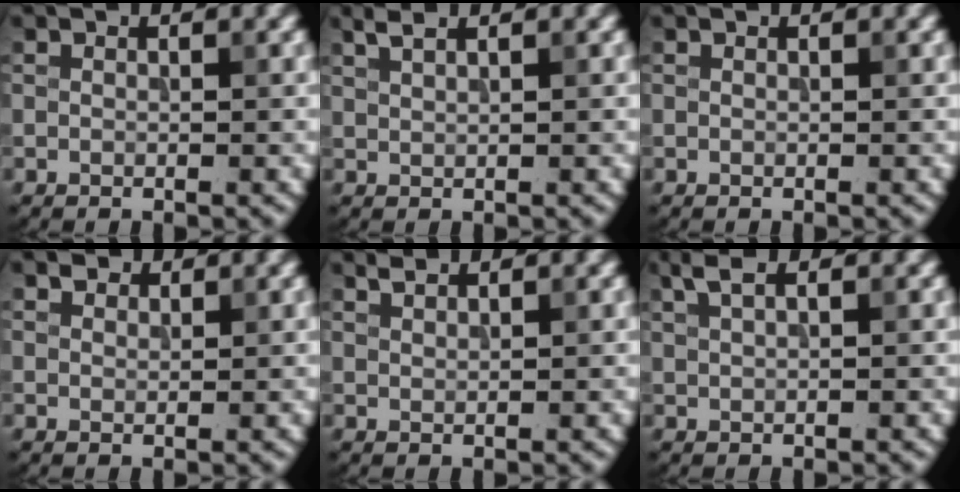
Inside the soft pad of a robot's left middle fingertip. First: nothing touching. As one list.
[{"total": 1.6, "force": [1.2, 0.4, 0.9], "torque": [-0.016, 0.004, 0.021]}, {"total": 0.0}, {"total": 1.1, "force": [0.9, 0.6, 0.2], "torque": [-0.005, -0.002, 0.012]}, {"total": 0.9, "force": [0.9, 0.1, 0.2], "torque": [-0.003, -0.001, 0.018]}, {"total": 1.8, "force": [1.2, 0.5, 1.3], "torque": [-0.027, 0.003, 0.026]}]